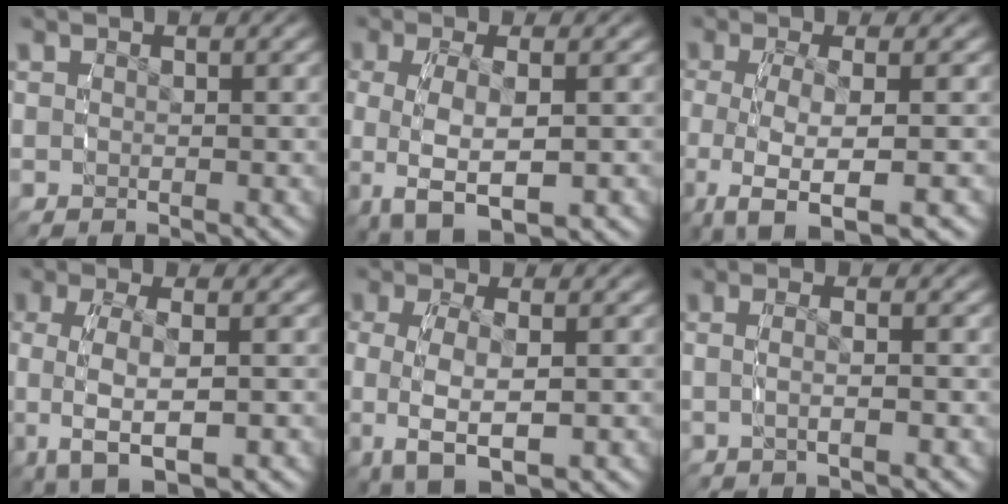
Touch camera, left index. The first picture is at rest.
{"total": 7.8, "force": [-2.8, 4.3, 5.8], "torque": [-0.150, -0.049, -0.013]}
{"total": 8.0, "force": [-4.6, 3.4, 5.6], "torque": [-0.147, -0.053, -0.042]}
{"total": 6.4, "force": [-1.5, 3.0, 5.5], "torque": [-0.129, -0.023, -0.002]}
{"total": 6.8, "force": [-1.9, 3.7, 5.4], "torque": [-0.136, -0.036, -0.005]}
{"total": 2.2, "force": [-0.6, 0.2, 2.1], "torque": [-0.044, -0.006, -0.007]}